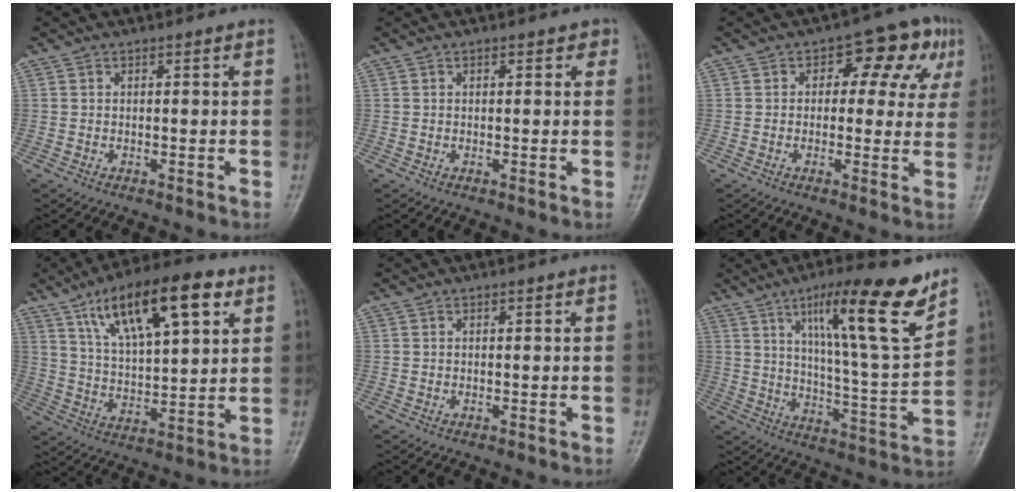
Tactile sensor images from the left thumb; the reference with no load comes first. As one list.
[{"total": 1.7, "force": [0.8, 1.0, 1.1], "torque": [-0.001, 0.001, 0.006]}, {"total": 10.3, "force": [3.4, 6.3, 7.4], "torque": [-0.036, 0.016, 0.034]}, {"total": 18.9, "force": [9.3, 7.0, 15.0], "torque": [-0.220, -0.020, 0.161]}, {"total": 0.0}, {"total": 18.7, "force": [11.3, 2.5, 14.8], "torque": [-0.211, -0.061, 0.182]}]